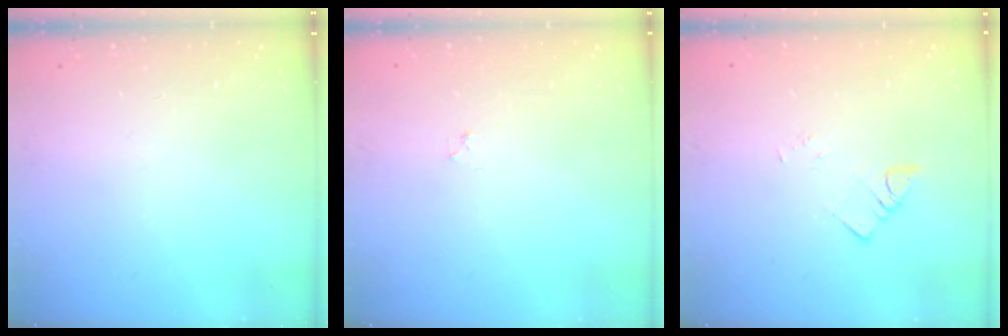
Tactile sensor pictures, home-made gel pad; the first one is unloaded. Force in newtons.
{"total": 2.2, "press": 2.1, "slide": 0.3}
{"total": 2.2, "press": 2.2, "slide": 0.2}